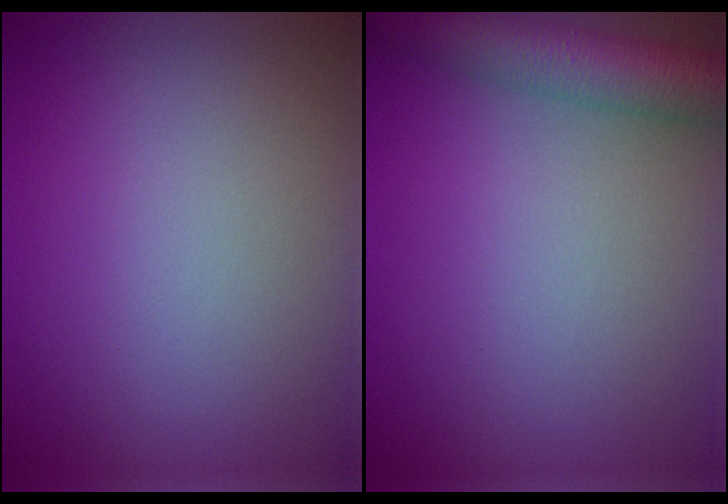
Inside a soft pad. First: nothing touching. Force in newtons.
{"total": 6.1, "press": 6.1, "slide": 0.3}